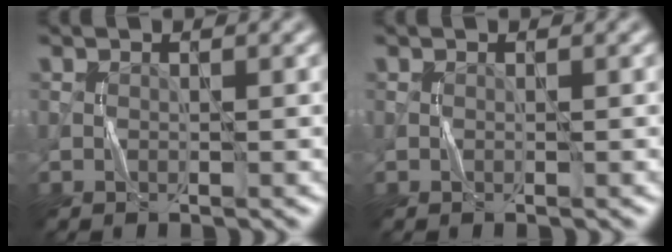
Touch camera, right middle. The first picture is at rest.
{"total": 0.0}